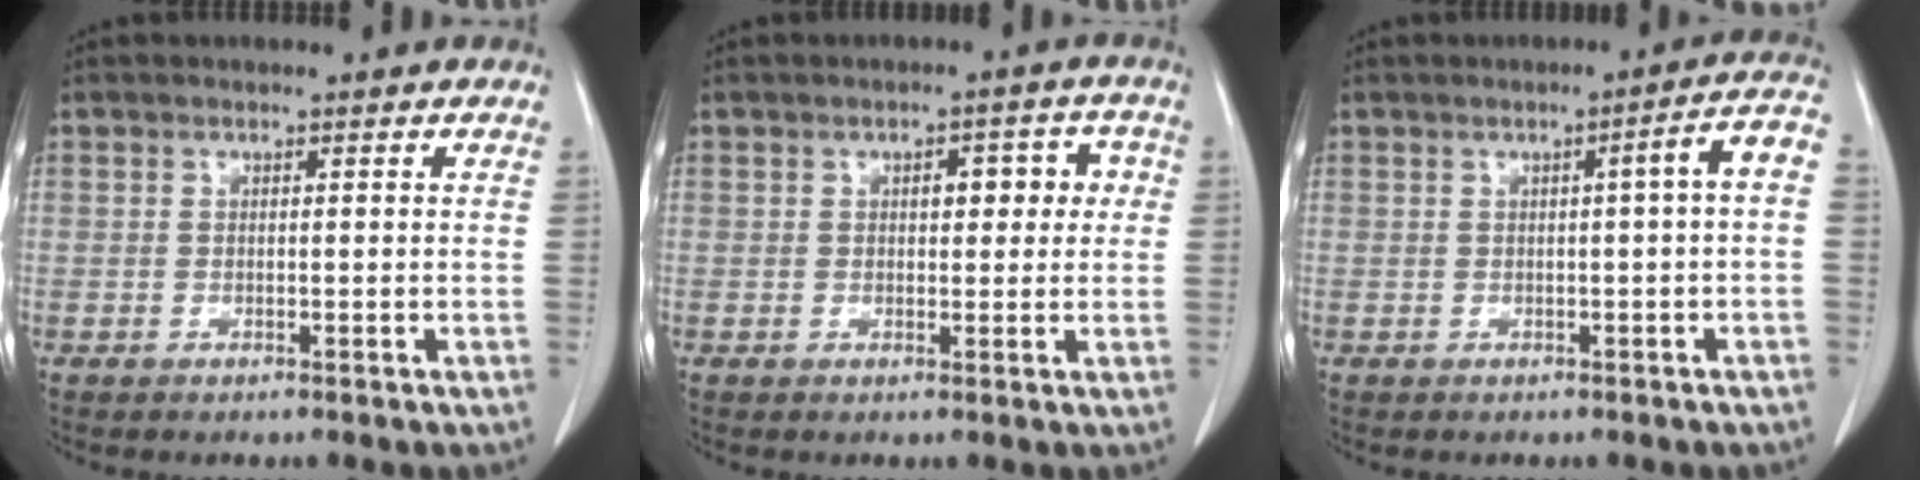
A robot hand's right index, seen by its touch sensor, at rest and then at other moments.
{"total": 4.8, "force": [1.0, 2.2, 4.1], "torque": [-0.050, 0.020, 0.012]}
{"total": 4.5, "force": [-0.1, -0.2, 4.5], "torque": [-0.058, 0.014, -0.001]}